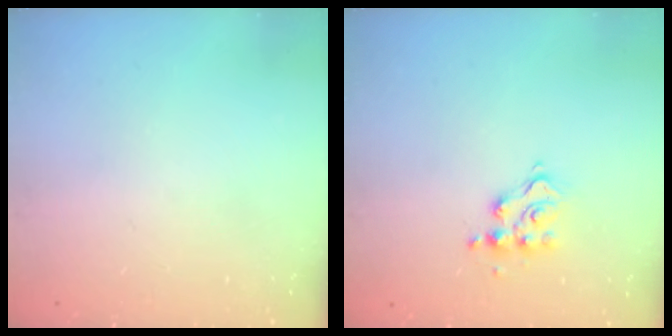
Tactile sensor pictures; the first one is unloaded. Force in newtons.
{"total": 7.7, "press": 7.7, "slide": 0.5}